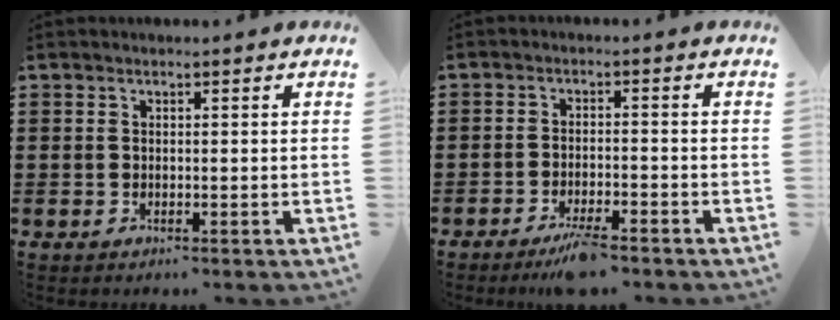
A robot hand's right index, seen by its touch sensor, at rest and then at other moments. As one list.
[{"total": 3.8, "force": [-3.2, 0.4, 2.2], "torque": [-0.035, 0.000, -0.058]}]